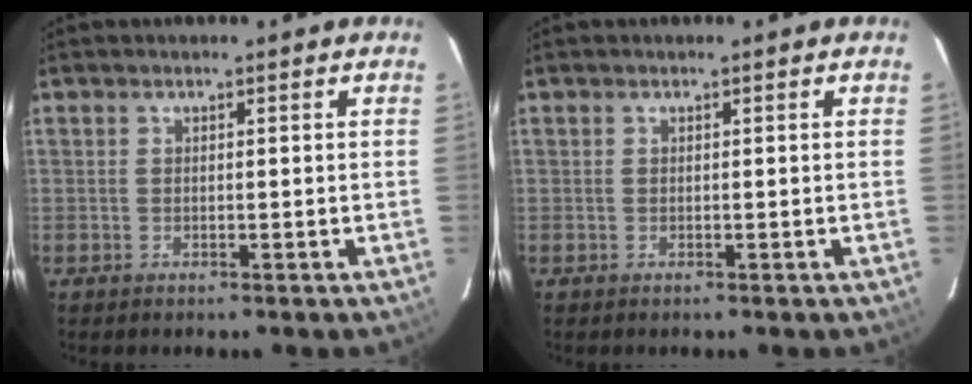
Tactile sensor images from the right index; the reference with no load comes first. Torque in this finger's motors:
{"motor_torque": [0.00, 0.00, 0.01, 0.00]}